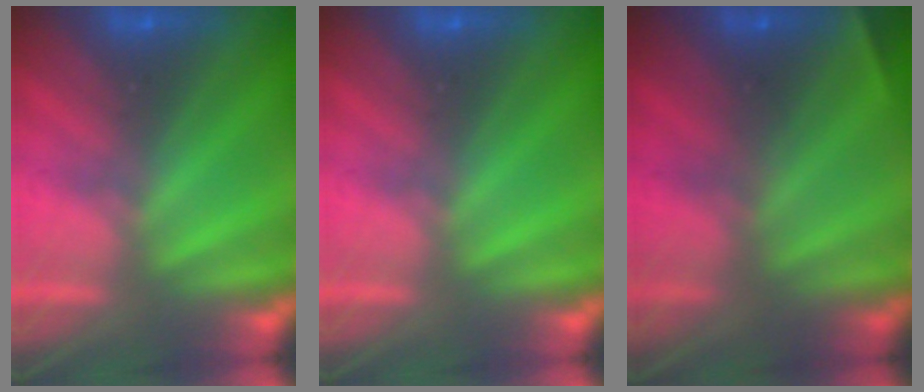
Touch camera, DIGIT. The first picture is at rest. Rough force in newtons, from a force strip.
{"total": 0.0}
{"total": 2.0}